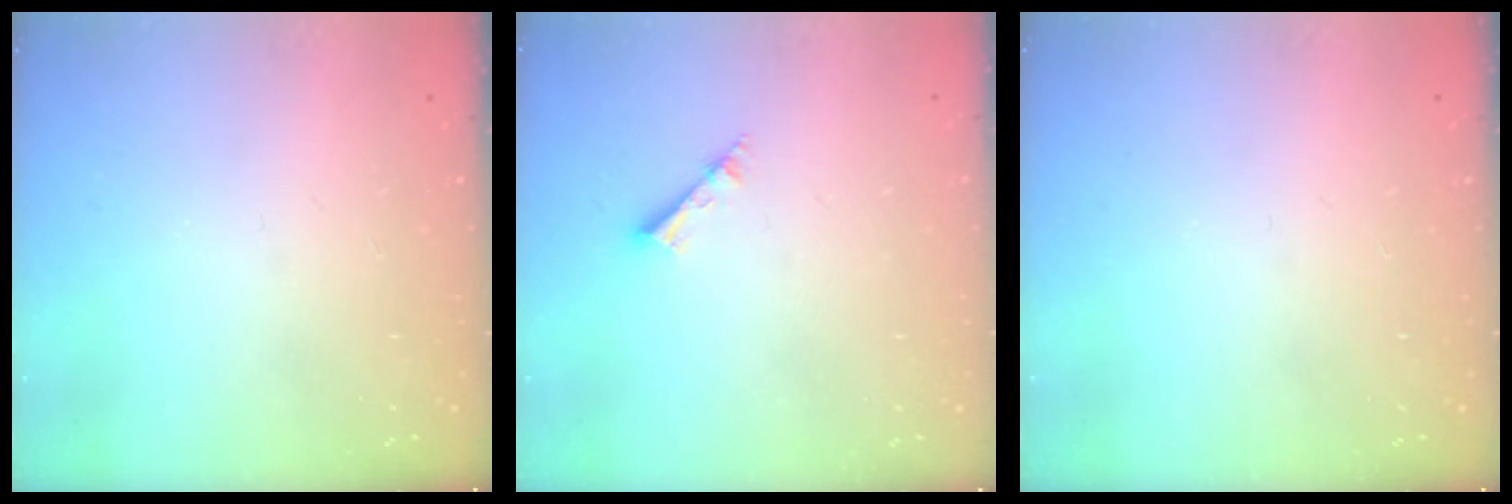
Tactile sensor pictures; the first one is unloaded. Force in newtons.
{"total": 2.5, "press": 2.5, "slide": 0.1}
{"total": 0.0}